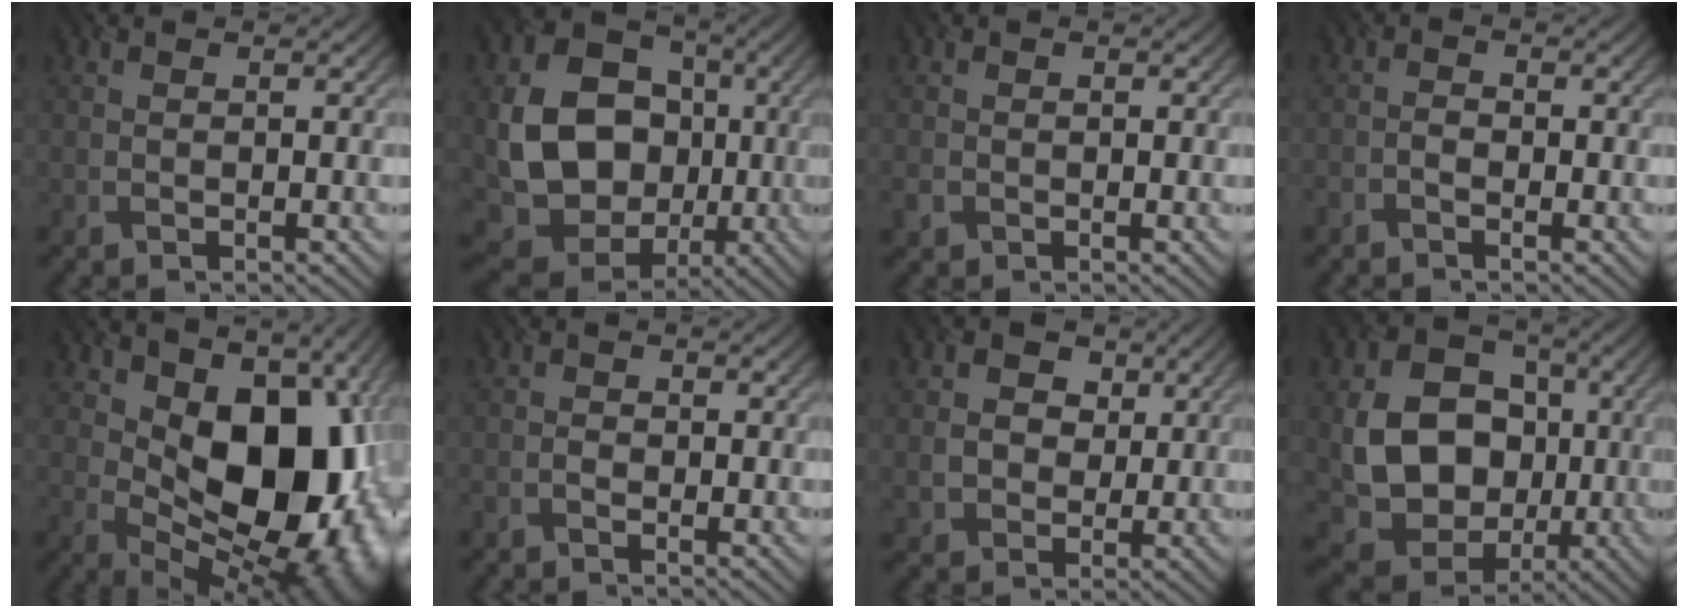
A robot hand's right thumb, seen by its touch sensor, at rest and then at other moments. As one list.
[{"total": 15.2, "force": [-0.5, 12.4, 8.8], "torque": [-0.191, -0.034, -0.007]}, {"total": 1.7, "force": [-0.5, 1.5, 0.5], "torque": [-0.014, -0.007, -0.013]}, {"total": 1.5, "force": [-1.1, 0.7, 0.7], "torque": [-0.014, 0.004, -0.025]}, {"total": 18.3, "force": [3.2, 11.1, 14.1], "torque": [-0.174, -0.009, 0.065]}, {"total": 1.2, "force": [-0.8, 0.7, 0.6], "torque": [-0.014, 0.002, -0.018]}, {"total": 5.4, "force": [1.4, 4.6, 2.3], "torque": [-0.077, 0.004, 0.015]}, {"total": 13.7, "force": [-0.5, 11.1, 8.1], "torque": [-0.166, -0.015, -0.012]}]